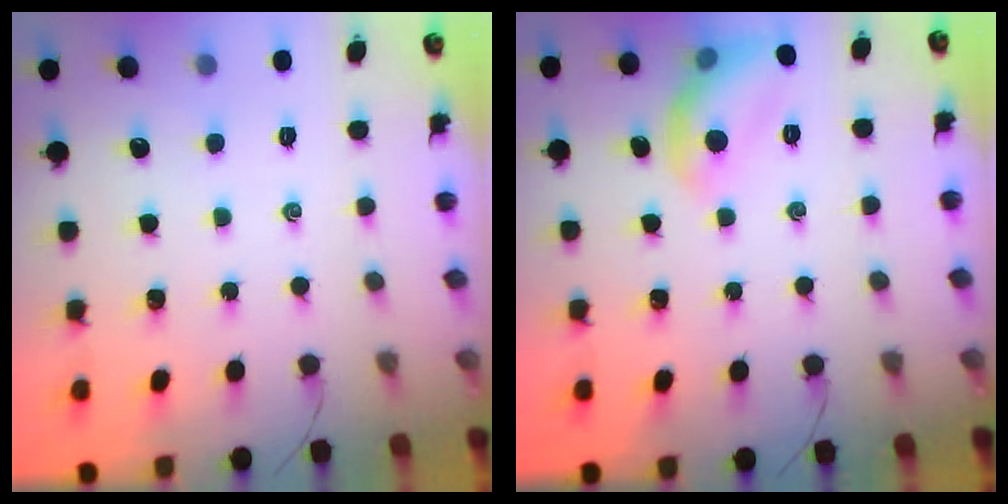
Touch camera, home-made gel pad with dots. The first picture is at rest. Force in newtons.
{"total": 10.0, "press": 9.9, "slide": 1.0}